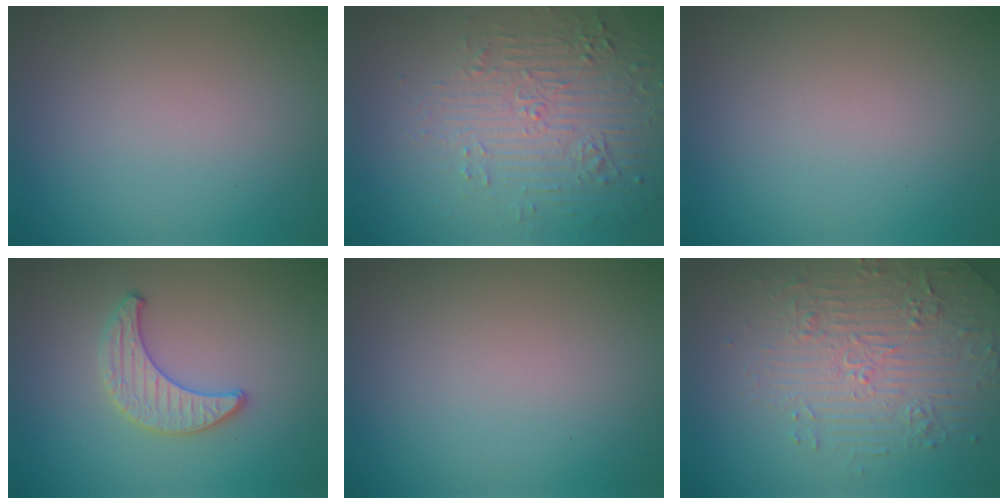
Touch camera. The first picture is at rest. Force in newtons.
{"total": 5.8, "press": 3.7, "slide": 4.4}
{"total": 0.0}
{"total": 2.0, "press": 2.0, "slide": 0.1}
{"total": 0.0}
{"total": 4.6, "press": 4.0, "slide": 2.3}